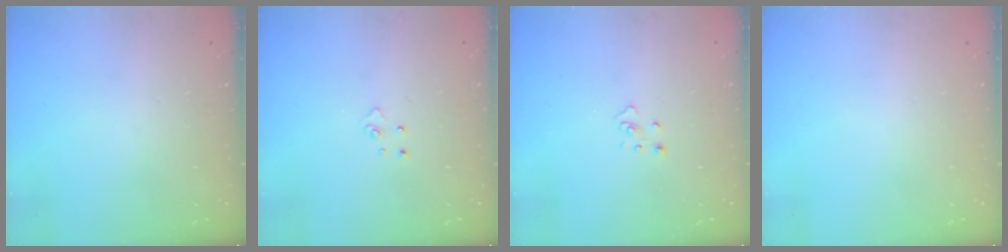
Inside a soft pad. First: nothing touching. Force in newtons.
{"total": 3.7, "press": 3.7, "slide": 0.3}
{"total": 3.1, "press": 3.1, "slide": 0.2}
{"total": 0.0}